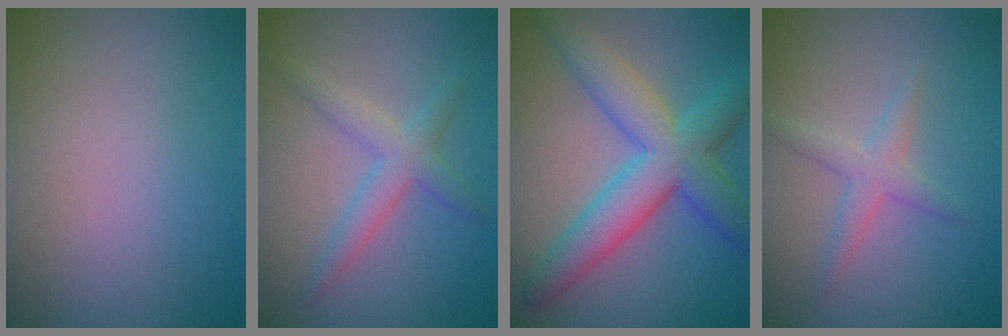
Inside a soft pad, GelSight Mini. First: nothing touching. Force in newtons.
{"total": 2.9, "press": 2.9, "slide": 0.1}
{"total": 7.9, "press": 7.9, "slide": 0.1}
{"total": 2.1, "press": 2.1, "slide": 0.0}